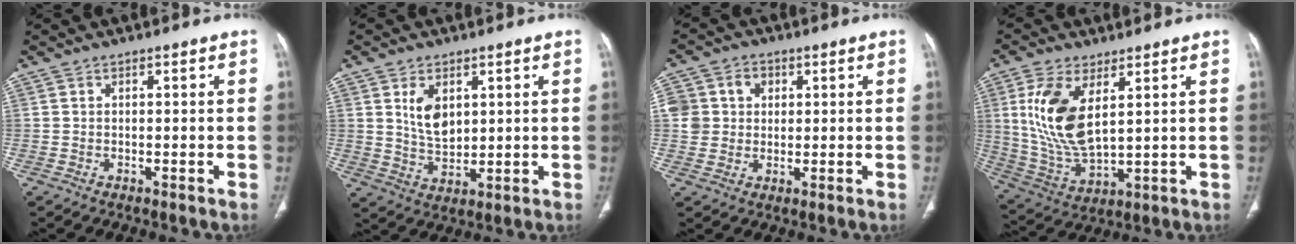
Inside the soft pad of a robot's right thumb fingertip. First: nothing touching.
{"total": 6.9, "force": [2.4, 4.4, 4.8], "torque": [-0.068, -0.017, 0.053]}
{"total": 8.1, "force": [1.7, 7.5, 2.6], "torque": [-0.027, 0.012, 0.033]}
{"total": 14.3, "force": [4.4, 6.8, 11.7], "torque": [-0.242, -0.021, 0.102]}